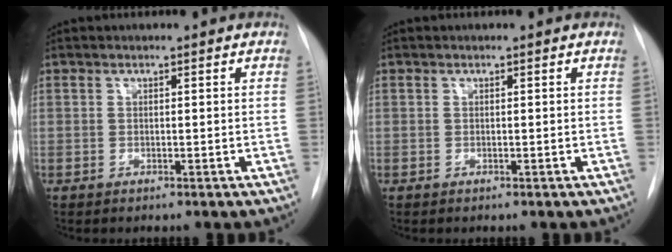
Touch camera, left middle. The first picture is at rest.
{"total": 0.0}